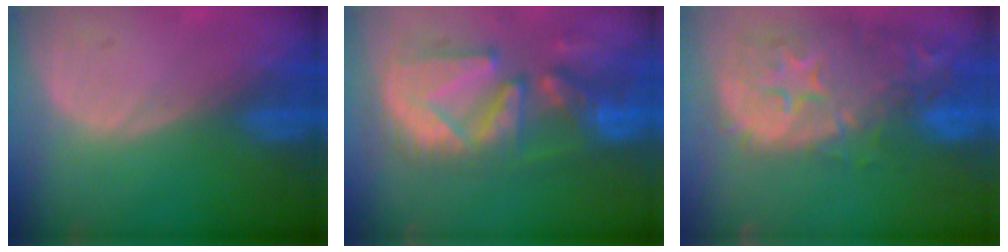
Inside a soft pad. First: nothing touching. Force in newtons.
{"total": 12.3, "press": 11.0, "slide": 5.6}
{"total": 14.9, "press": 12.0, "slide": 8.9}